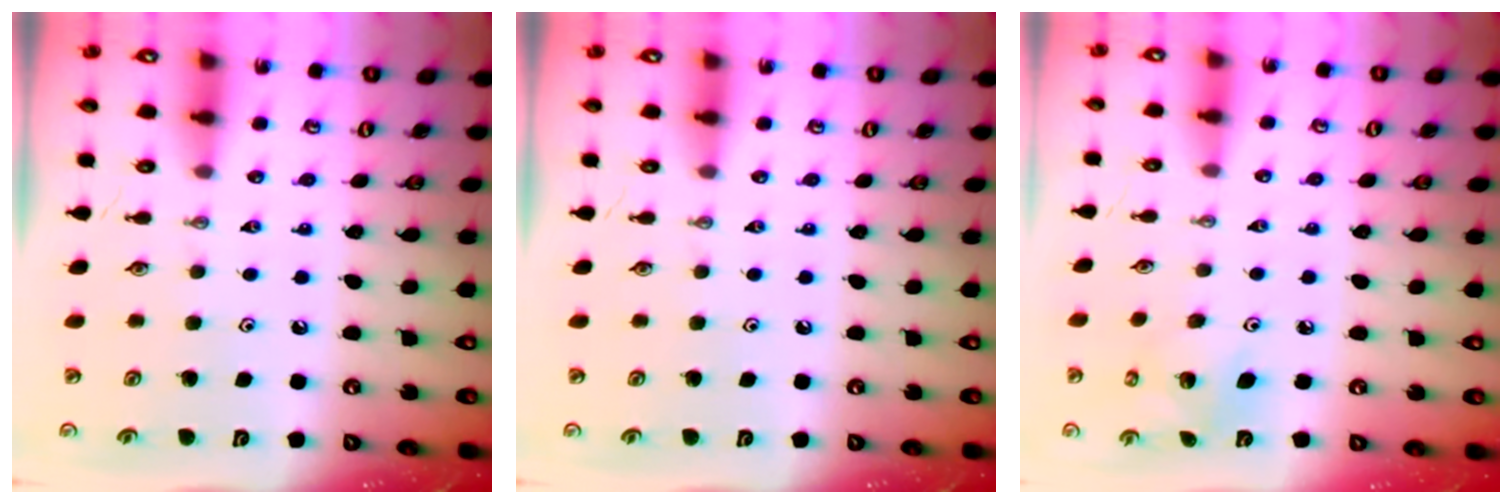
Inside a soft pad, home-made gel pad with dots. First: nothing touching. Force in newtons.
{"total": 0.0}
{"total": 5.3, "press": 5.3, "slide": 0.3}